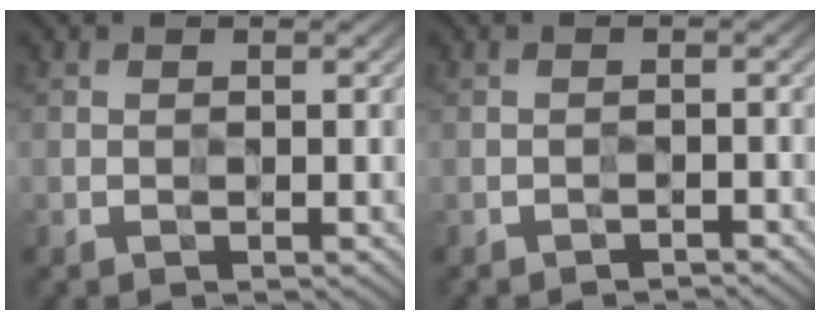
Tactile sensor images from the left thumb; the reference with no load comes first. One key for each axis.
{"total": 1.5, "fx": -1.4, "fy": 0.2, "fz": 0.2, "tx": 0.001, "ty": 0.000, "tz": -0.023}